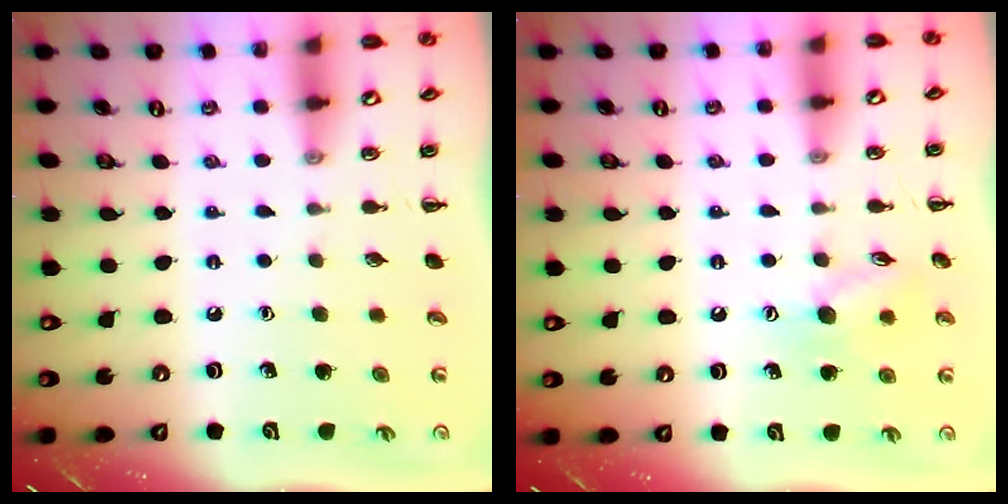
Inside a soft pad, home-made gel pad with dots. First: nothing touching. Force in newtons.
{"total": 9.1, "press": 9.0, "slide": 1.1}